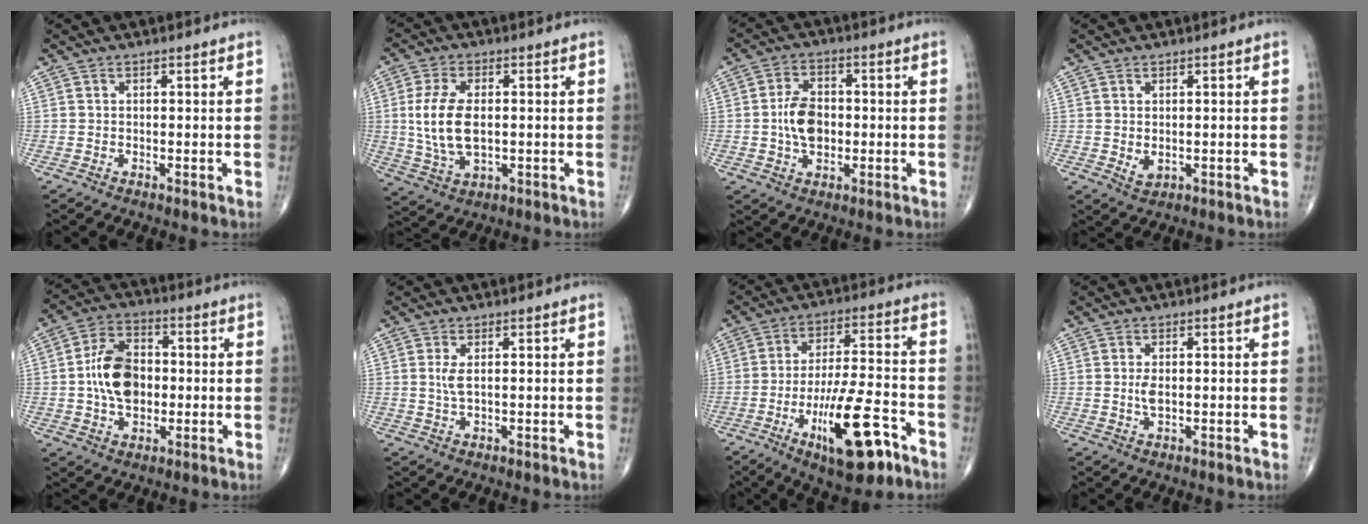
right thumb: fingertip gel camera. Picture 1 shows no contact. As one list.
[{"total": 10.6, "force": [0.2, 5.9, 8.8], "torque": [-0.182, -0.004, 0.010]}, {"total": 7.9, "force": [-0.5, 5.3, 5.8], "torque": [-0.090, 0.009, -0.013]}, {"total": 2.0, "force": [0.1, 1.2, 1.5], "torque": [-0.024, -0.006, 0.009]}, {"total": 11.9, "force": [-0.2, 7.9, 8.8], "torque": [-0.137, 0.015, -0.010]}, {"total": 2.2, "force": [0.4, 0.7, 2.1], "torque": [-0.052, -0.001, 0.013]}, {"total": 16.7, "force": [-8.0, 5.1, 13.7], "torque": [-0.225, 0.039, -0.121]}, {"total": 2.1, "force": [0.0, 1.0, 1.9], "torque": [-0.041, -0.003, -0.001]}]